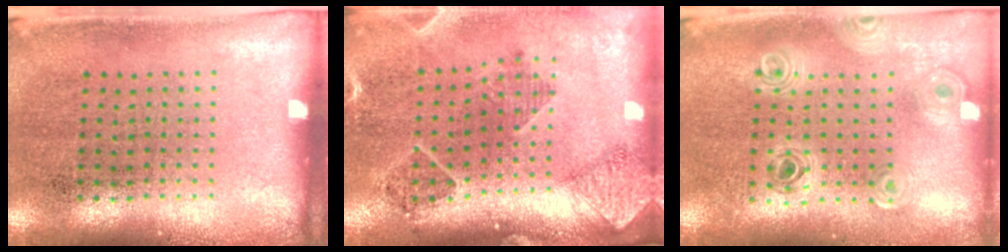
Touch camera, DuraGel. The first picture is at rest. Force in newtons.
{"total": 1.5, "press": 1.5, "slide": 0.2}
{"total": 0.7, "press": 0.7, "slide": 0.2}